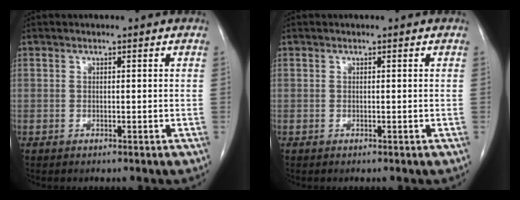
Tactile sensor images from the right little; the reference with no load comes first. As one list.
[{"total": 0.0}]